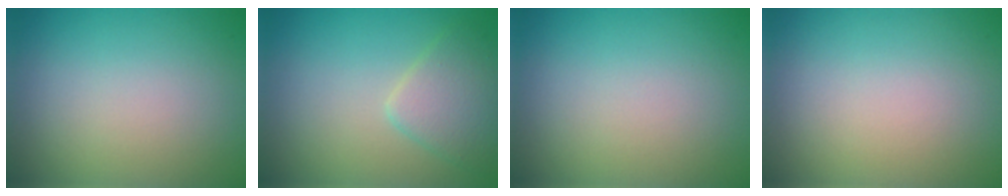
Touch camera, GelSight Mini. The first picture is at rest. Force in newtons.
{"total": 3.2, "press": 3.2, "slide": 0.1}
{"total": 0.0}
{"total": 0.0}